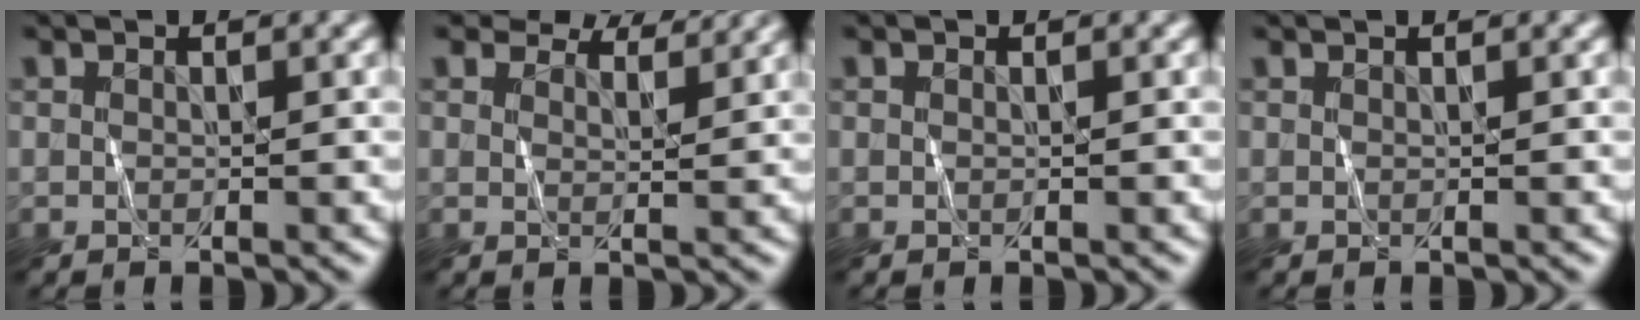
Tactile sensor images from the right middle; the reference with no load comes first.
{"total": 5.2, "force": [4.8, 1.3, 1.5], "torque": [-0.035, -0.003, 0.062]}
{"total": 0.0}
{"total": 0.5, "force": [0.4, 0.2, 0.3], "torque": [-0.004, 0.002, 0.002]}